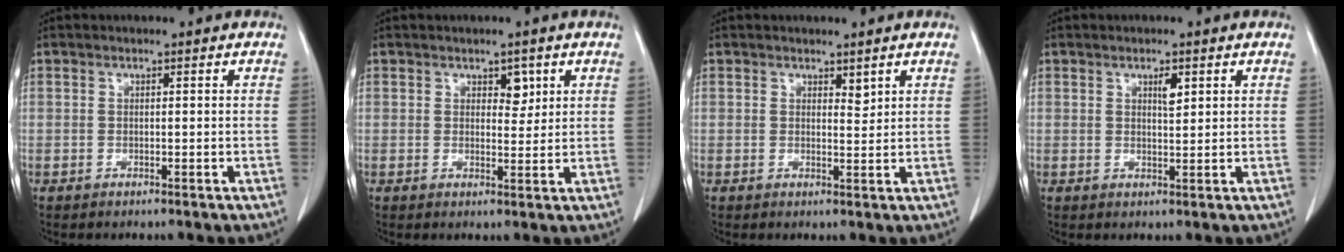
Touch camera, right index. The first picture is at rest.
{"total": 2.5, "force": [1.3, 1.4, 1.5], "torque": [-0.015, -0.001, 0.020]}
{"total": 1.4, "force": [1.1, 0.5, 0.7], "torque": [-0.008, -0.008, 0.016]}
{"total": 2.1, "force": [1.0, 0.6, 1.7], "torque": [-0.030, -0.002, 0.018]}